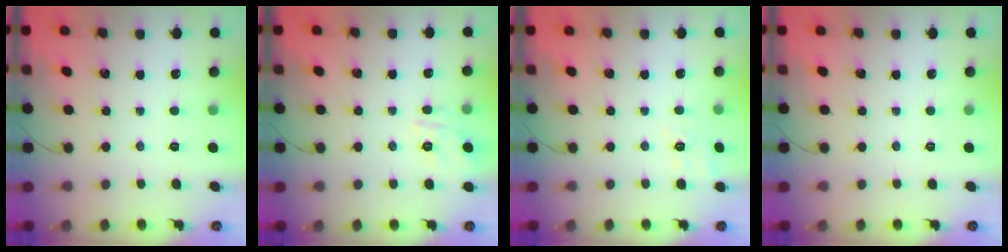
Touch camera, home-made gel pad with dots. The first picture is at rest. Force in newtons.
{"total": 2.9, "press": 2.7, "slide": 1.2}
{"total": 7.2, "press": 6.9, "slide": 2.2}
{"total": 0.0}